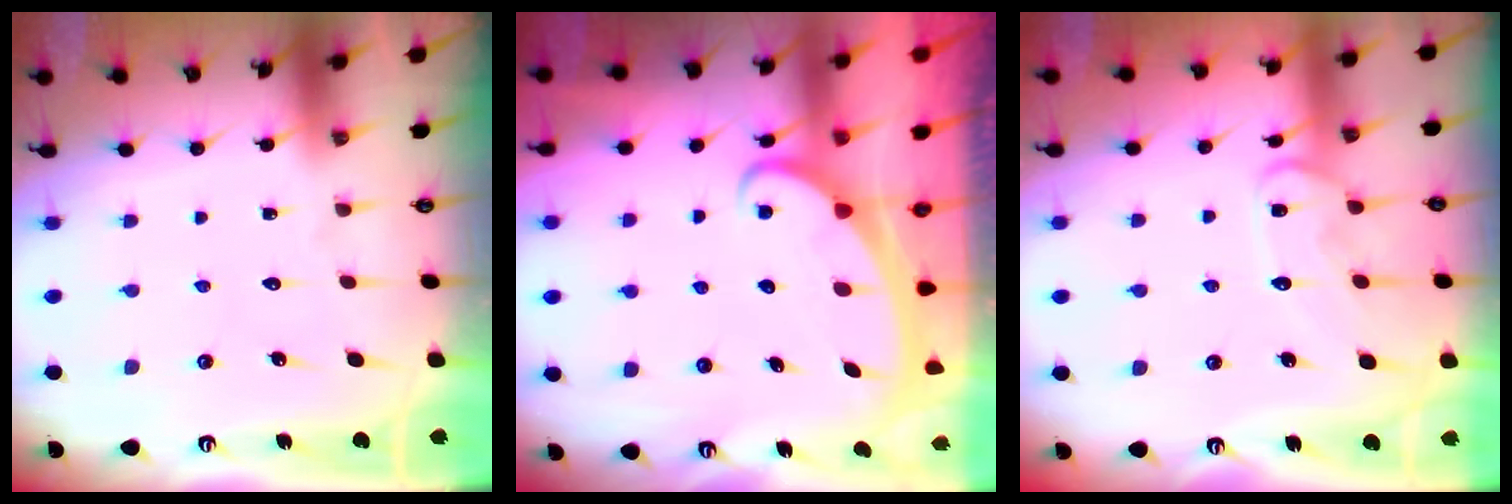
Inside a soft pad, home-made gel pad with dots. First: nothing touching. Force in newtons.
{"total": 2.3, "press": 2.3, "slide": 0.3}
{"total": 11.1, "press": 11.0, "slide": 0.9}